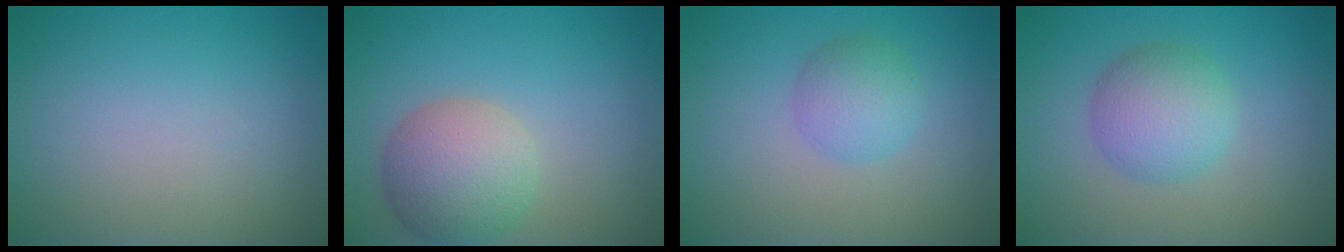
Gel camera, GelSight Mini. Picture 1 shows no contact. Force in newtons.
{"total": 5.5, "press": 5.5, "slide": 0.5}
{"total": 2.8, "press": 2.8, "slide": 0.1}
{"total": 4.2, "press": 4.2, "slide": 0.1}